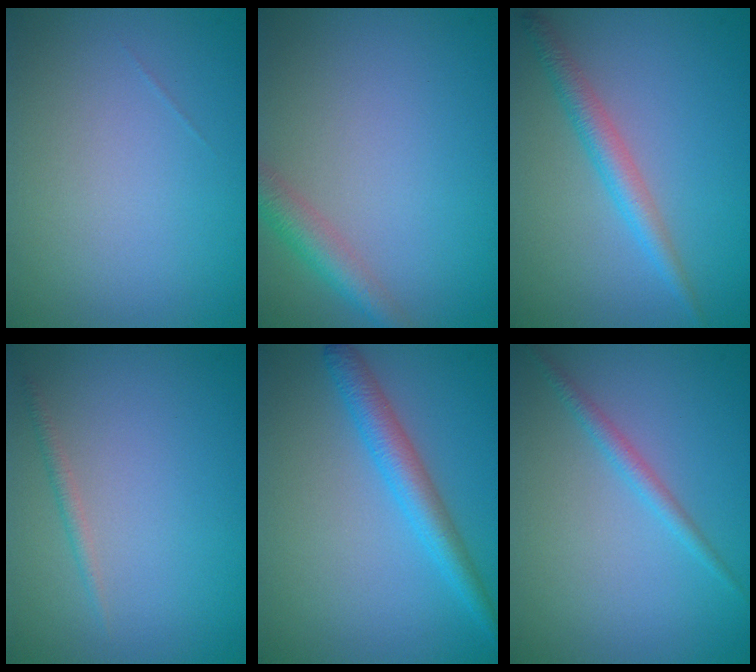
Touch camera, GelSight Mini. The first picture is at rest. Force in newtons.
{"total": 2.6, "press": 2.6, "slide": 0.2}
{"total": 2.6, "press": 2.6, "slide": 0.1}
{"total": 0.9, "press": 0.9, "slide": 0.1}
{"total": 3.4, "press": 3.4, "slide": 0.1}
{"total": 1.5, "press": 1.5, "slide": 0.1}